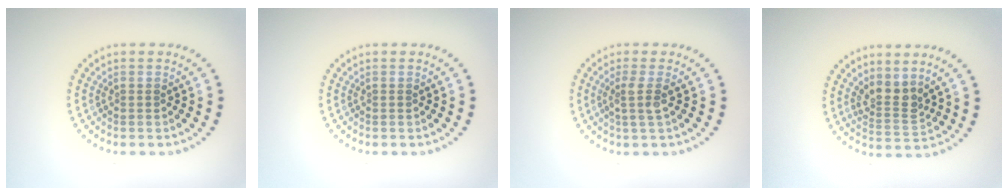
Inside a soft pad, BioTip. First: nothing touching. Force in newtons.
{"total": 0.0}
{"total": 1.8, "press": 1.3, "slide": 1.3}
{"total": 2.6, "press": 2.0, "slide": 1.7}